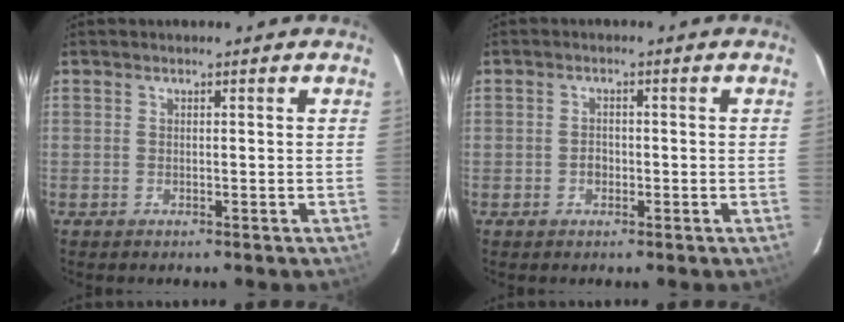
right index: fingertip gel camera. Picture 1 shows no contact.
{"total": 1.6, "force": [-0.6, 1.4, 0.7], "torque": [-0.012, 0.005, -0.009]}